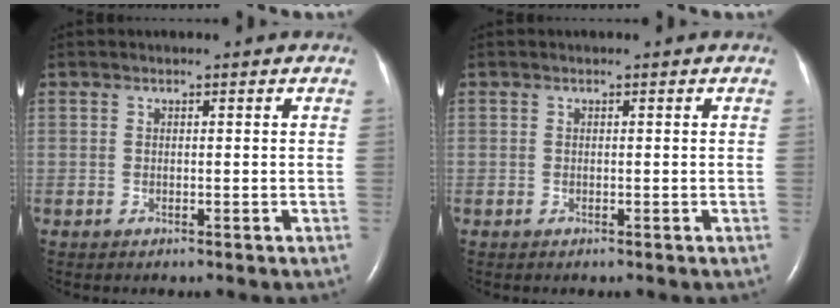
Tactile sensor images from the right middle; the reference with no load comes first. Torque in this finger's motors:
{"motor_torque": [0.36, -0.36, -1.05, -0.21]}